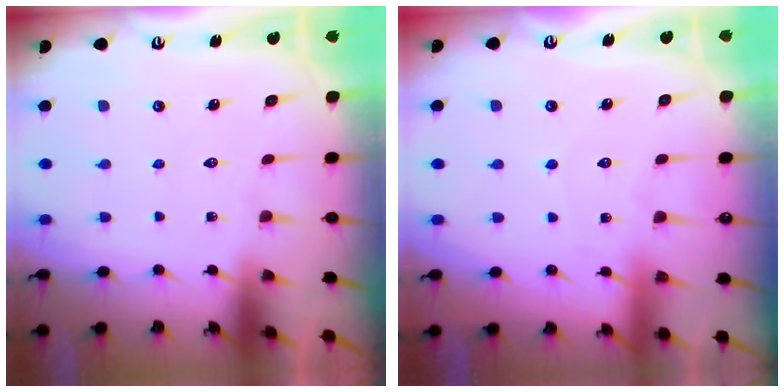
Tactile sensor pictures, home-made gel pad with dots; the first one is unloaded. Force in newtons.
{"total": 4.5, "press": 4.4, "slide": 0.7}